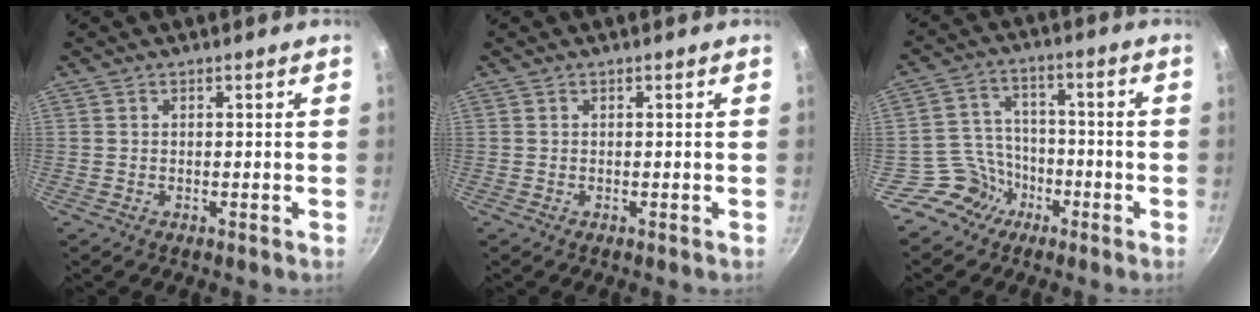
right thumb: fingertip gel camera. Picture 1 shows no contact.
{"total": 0.0}
{"total": 7.7, "force": [-4.6, 6.1, 0.8], "torque": [0.019, 0.048, -0.089]}